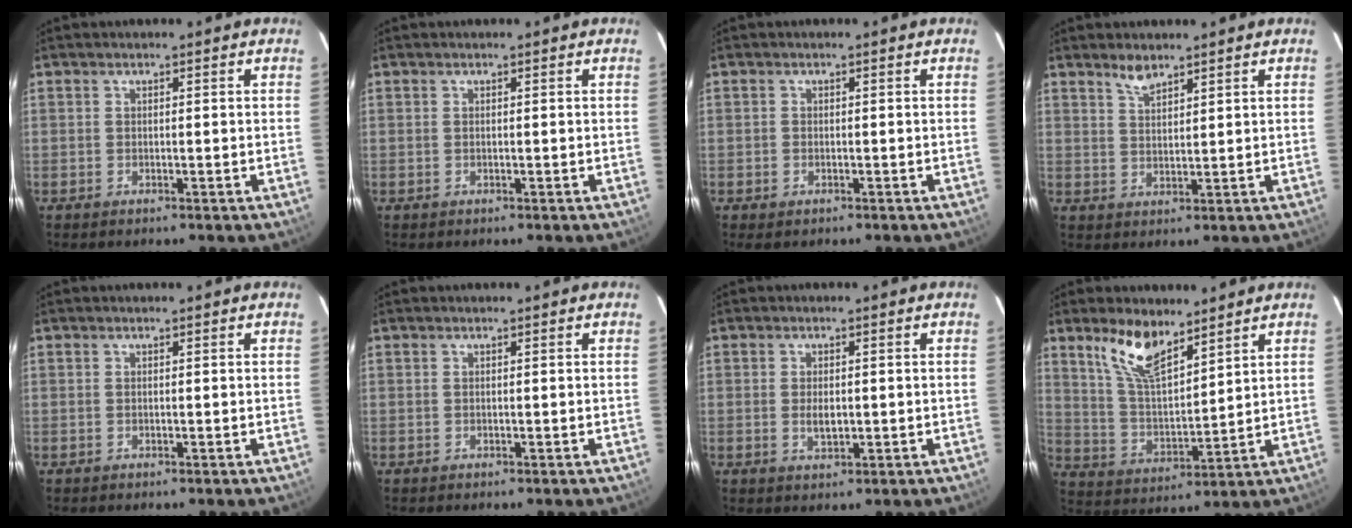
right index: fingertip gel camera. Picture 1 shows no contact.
{"total": 0.0}
{"total": 1.4, "force": [-0.8, 1.0, 0.5], "torque": [-0.009, -0.001, -0.013]}
{"total": 3.2, "force": [2.7, 0.9, 1.5], "torque": [-0.026, 0.003, 0.051]}
{"total": 0.0}
{"total": 0.0}
{"total": 2.7, "force": [-0.3, 1.5, 2.3], "torque": [-0.040, -0.004, -0.003]}
{"total": 10.6, "force": [7.5, 3.7, 6.6], "torque": [-0.126, 0.005, 0.151]}